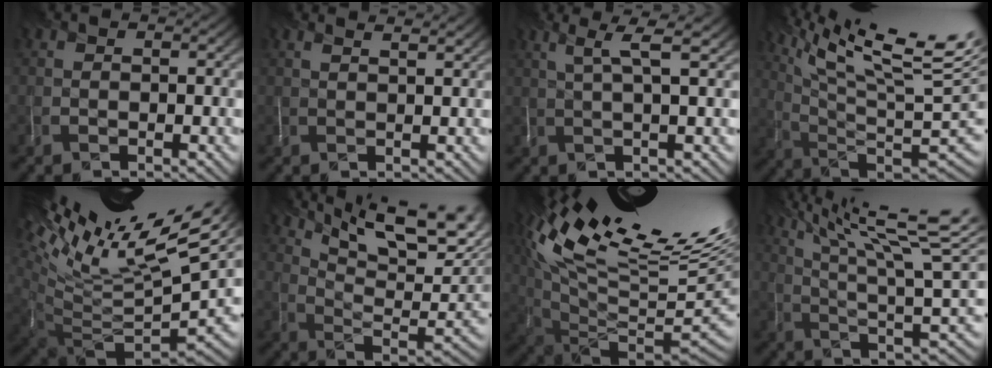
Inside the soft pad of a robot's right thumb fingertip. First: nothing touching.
{"total": 3.1, "force": [2.2, 0.9, 2.0], "torque": [-0.017, 0.012, 0.015]}
{"total": 3.6, "force": [1.7, 0.3, 3.2], "torque": [-0.058, 0.004, 0.033]}
{"total": 18.8, "force": [11.9, 4.9, 13.7], "torque": [-0.236, 0.010, 0.193]}
{"total": 17.7, "force": [10.5, 6.6, 12.6], "torque": [-0.221, 0.029, 0.196]}
{"total": 18.1, "force": [9.9, 6.8, 13.5], "torque": [-0.213, 0.026, 0.165]}
{"total": 19.0, "force": [10.6, 5.9, 14.6], "torque": [-0.232, 0.027, 0.190]}
{"total": 17.9, "force": [10.0, 4.4, 14.2], "torque": [-0.241, 0.018, 0.161]}